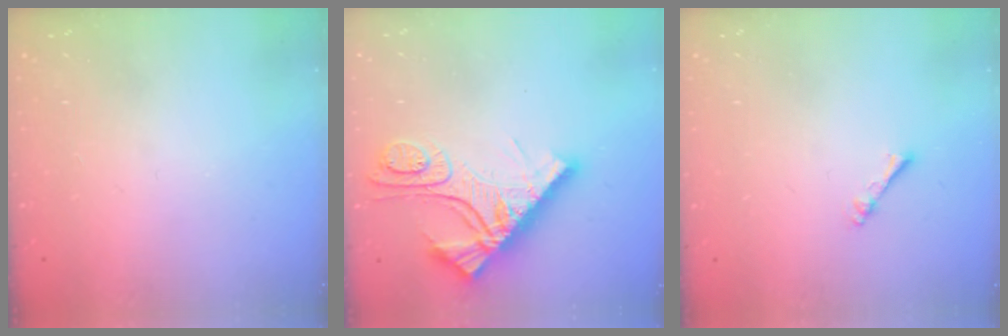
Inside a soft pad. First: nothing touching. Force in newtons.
{"total": 14.4, "press": 14.3, "slide": 1.5}
{"total": 1.1, "press": 1.1, "slide": 0.2}